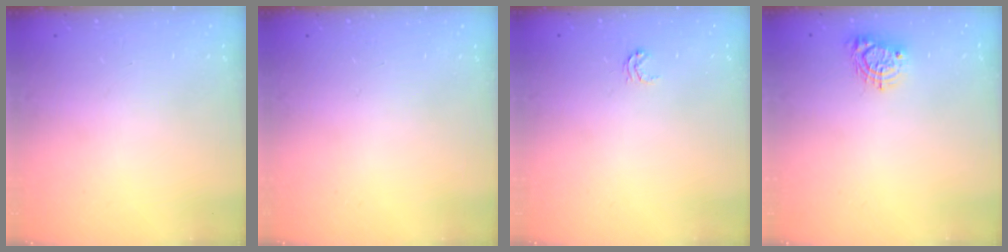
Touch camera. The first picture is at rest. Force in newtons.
{"total": 0.0}
{"total": 2.7, "press": 2.7, "slide": 0.4}
{"total": 6.8, "press": 6.8, "slide": 0.5}